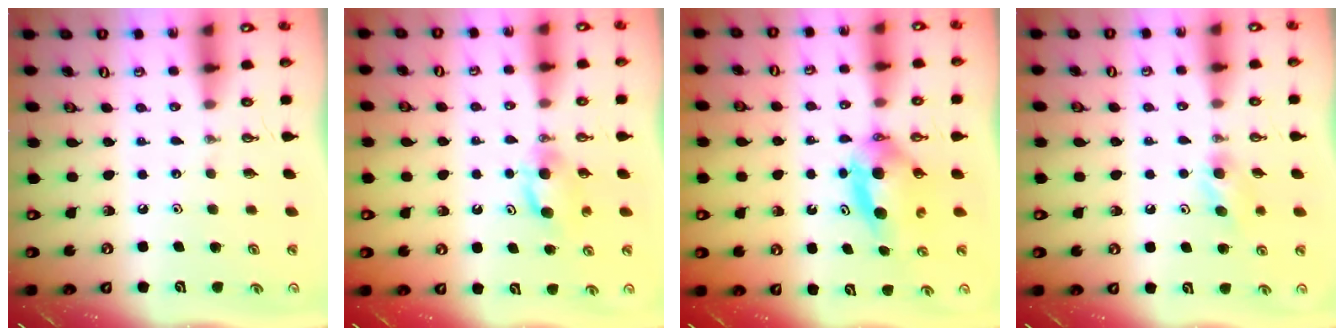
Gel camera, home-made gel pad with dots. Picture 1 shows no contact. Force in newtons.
{"total": 4.9, "press": 4.8, "slide": 0.8}
{"total": 6.5, "press": 6.0, "slide": 2.5}
{"total": 5.8, "press": 5.7, "slide": 0.8}